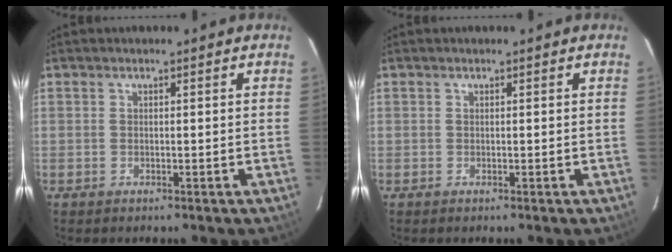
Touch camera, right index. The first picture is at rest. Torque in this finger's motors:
{"motor_torque": [-0.73, 0.74, -0.97, -0.16]}